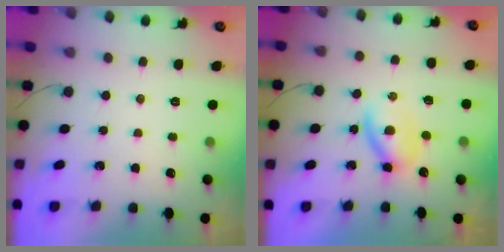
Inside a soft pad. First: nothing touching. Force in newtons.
{"total": 3.9, "press": 3.9, "slide": 0.4}